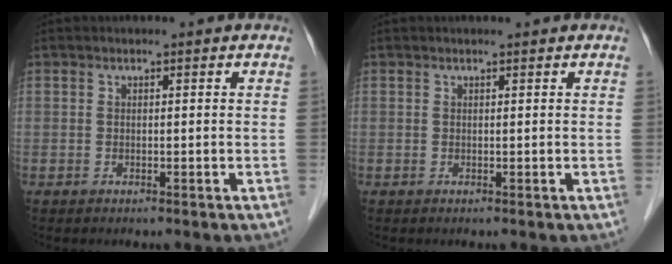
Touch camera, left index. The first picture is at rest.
{"total": 0.7, "force": [0.7, 0.0, 0.3], "torque": [-0.004, 0.007, 0.011]}